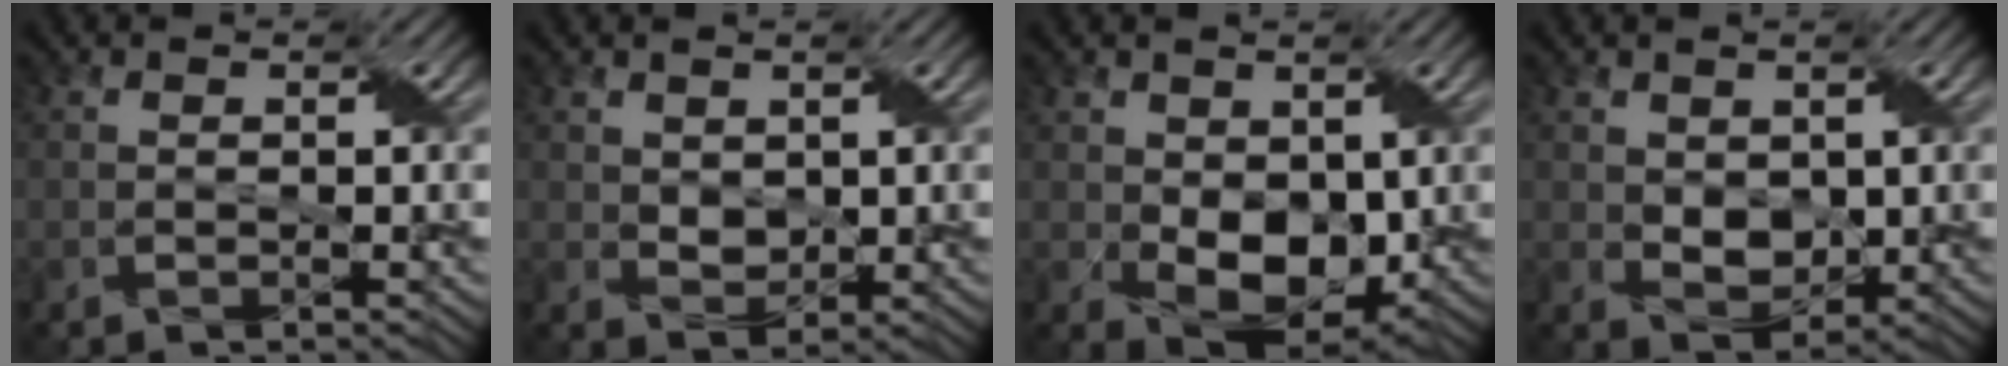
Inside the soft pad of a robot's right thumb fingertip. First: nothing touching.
{"total": 2.5, "force": [1.1, 1.8, 1.3], "torque": [-0.032, -0.003, 0.021]}
{"total": 7.2, "force": [0.0, 5.1, 5.1], "torque": [-0.098, -0.020, 0.008]}
{"total": 3.7, "force": [0.8, 2.7, 2.4], "torque": [-0.049, -0.007, 0.018]}